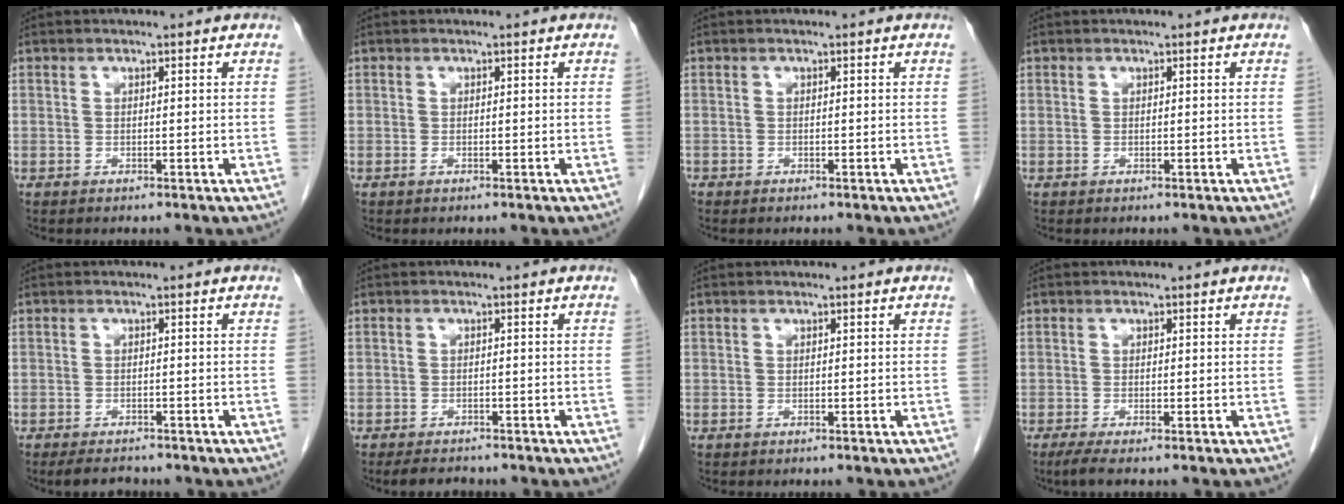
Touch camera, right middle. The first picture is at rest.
{"total": 0.0}
{"total": 0.0}
{"total": 0.0}
{"total": 3.2, "force": [-2.8, 1.1, 1.1], "torque": [-0.022, -0.005, -0.043]}
{"total": 3.3, "force": [-2.9, 1.1, 1.1], "torque": [-0.021, -0.006, -0.044]}
{"total": 0.0}
{"total": 1.8, "force": [-1.2, -0.1, 1.3], "torque": [-0.034, -0.009, -0.027]}